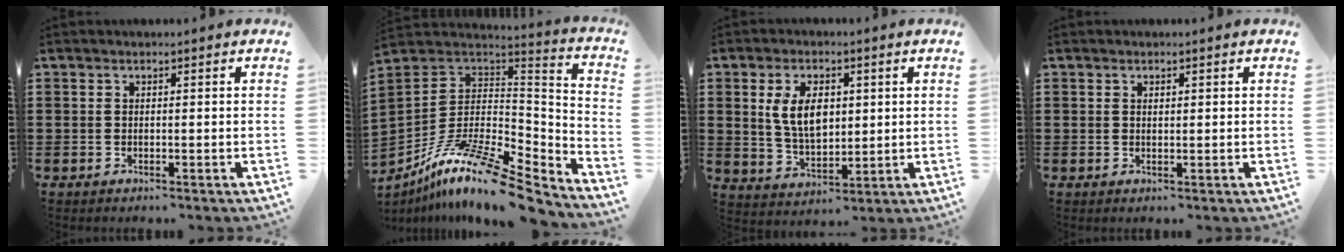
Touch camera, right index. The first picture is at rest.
{"total": 13.8, "force": [-9.1, 3.8, 9.6], "torque": [-0.185, 0.013, -0.167]}
{"total": 7.5, "force": [1.5, 4.4, 5.9], "torque": [-0.131, 0.006, 0.020]}
{"total": 0.6, "force": [0.3, 0.3, 0.4], "torque": [-0.008, 0.001, 0.006]}